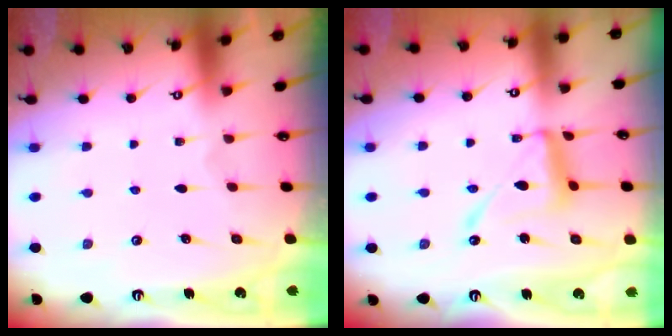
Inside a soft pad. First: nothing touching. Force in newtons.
{"total": 13.5, "press": 13.5, "slide": 1.1}